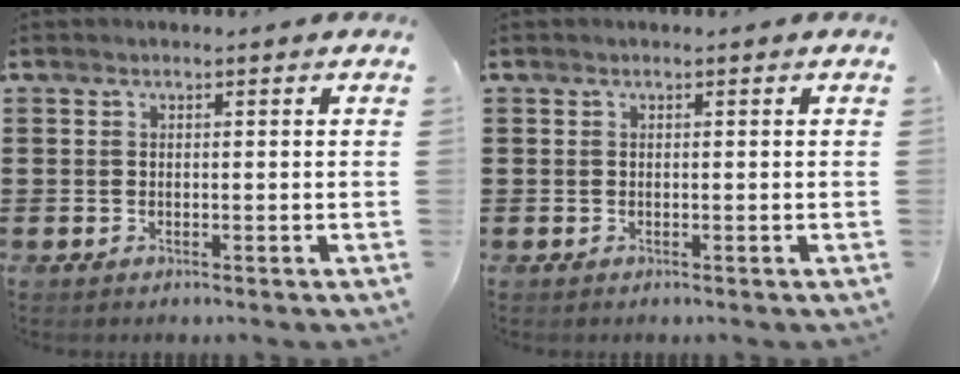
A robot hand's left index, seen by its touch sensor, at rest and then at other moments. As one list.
[{"total": 0.0}]